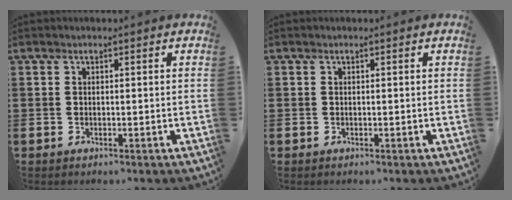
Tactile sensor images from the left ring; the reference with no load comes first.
{"total": 0.0}